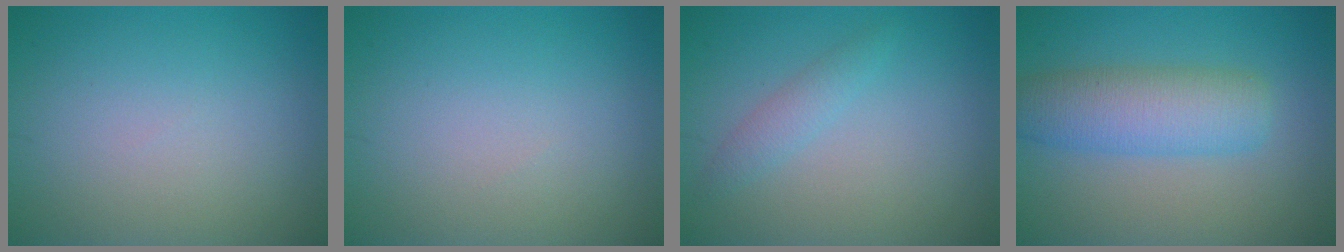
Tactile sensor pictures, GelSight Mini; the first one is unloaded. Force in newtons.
{"total": 0.0}
{"total": 1.5, "press": 1.5, "slide": 0.1}
{"total": 5.6, "press": 5.6, "slide": 0.1}